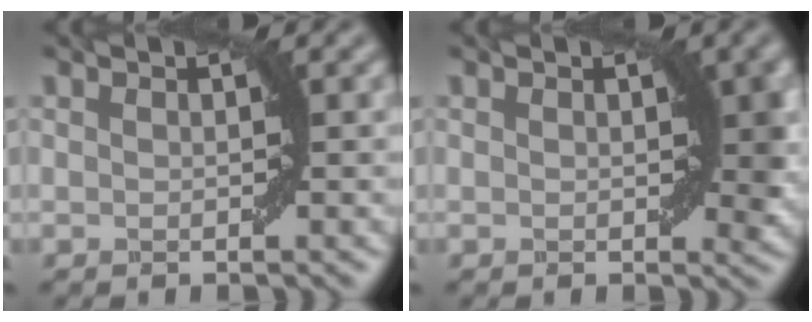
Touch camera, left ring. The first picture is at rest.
{"total": 2.4, "force": [0.3, 1.3, 2.1], "torque": [-0.015, -0.006, 0.007]}